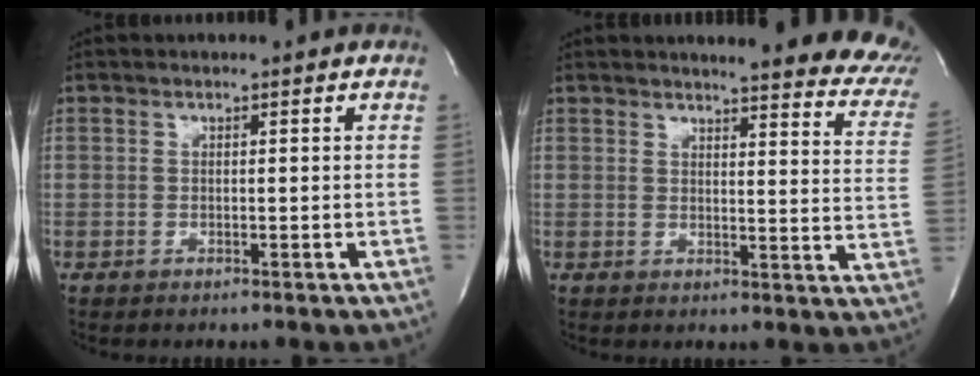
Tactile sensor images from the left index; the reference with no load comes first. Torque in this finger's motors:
{"motor_torque": [0.24, -0.34, 0.48, 0.09]}